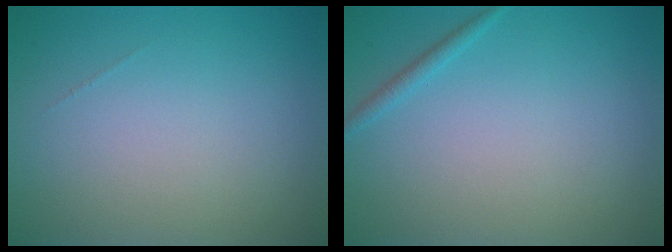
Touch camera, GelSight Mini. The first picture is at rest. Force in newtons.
{"total": 0.9, "press": 0.9, "slide": 0.1}